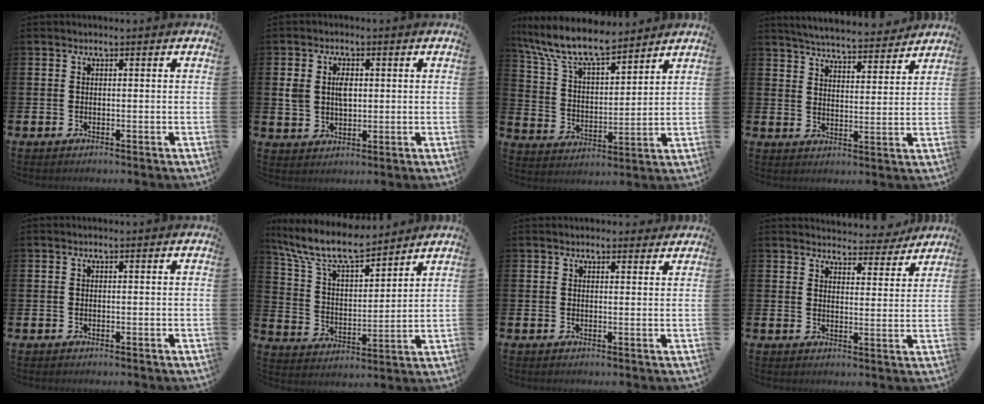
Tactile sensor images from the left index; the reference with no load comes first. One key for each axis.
{"total": 3.7, "fx": 1.0, "fy": 2.5, "fz": 2.5, "tx": -0.038, "ty": 0.006, "tz": 0.012}
{"total": 9.5, "fx": 8.5, "fy": 2.0, "fz": 3.7, "tx": -0.111, "ty": -0.044, "tz": 0.152}
{"total": 5.7, "fx": 5.6, "fy": 0.4, "fz": 0.9, "tx": -0.038, "ty": -0.038, "tz": 0.099}
{"total": 0.0}
{"total": 9.8, "fx": 8.8, "fy": 2.2, "fz": 3.9, "tx": -0.117, "ty": -0.046, "tz": 0.156}
{"total": 1.7, "fx": 1.6, "fy": 0.3, "fz": 0.1, "tx": 0.002, "ty": -0.006, "tz": 0.029}
{"total": 4.7, "fx": 4.6, "fy": 1.0, "fz": 0.2, "tx": -0.013, "ty": -0.034, "tz": 0.079}